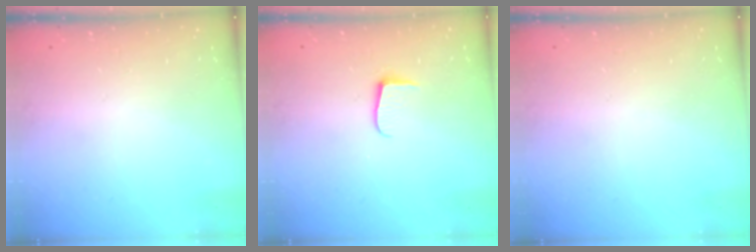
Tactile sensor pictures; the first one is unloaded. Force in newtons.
{"total": 4.9, "press": 4.8, "slide": 0.6}
{"total": 0.6, "press": 0.6, "slide": 0.2}